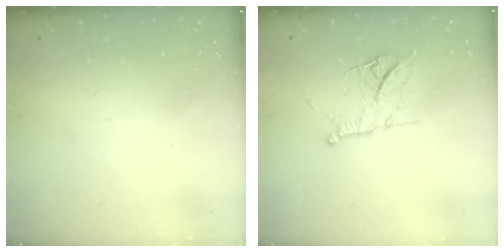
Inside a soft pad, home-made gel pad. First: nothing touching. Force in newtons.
{"total": 11.7, "press": 11.6, "slide": 1.0}